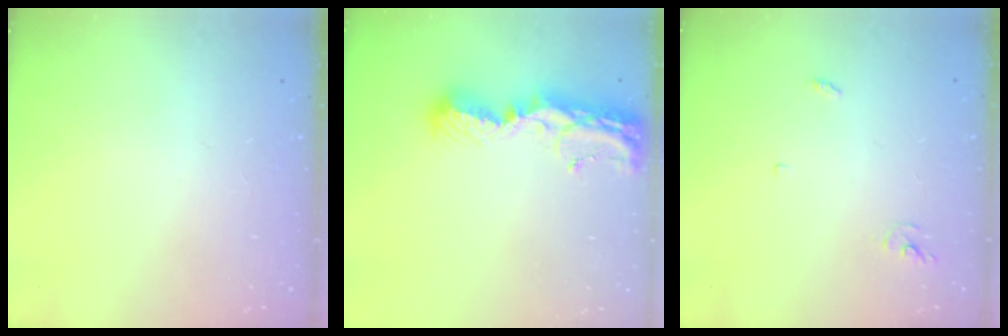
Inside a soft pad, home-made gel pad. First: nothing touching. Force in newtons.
{"total": 10.1, "press": 10.0, "slide": 0.8}
{"total": 3.0, "press": 3.0, "slide": 0.2}